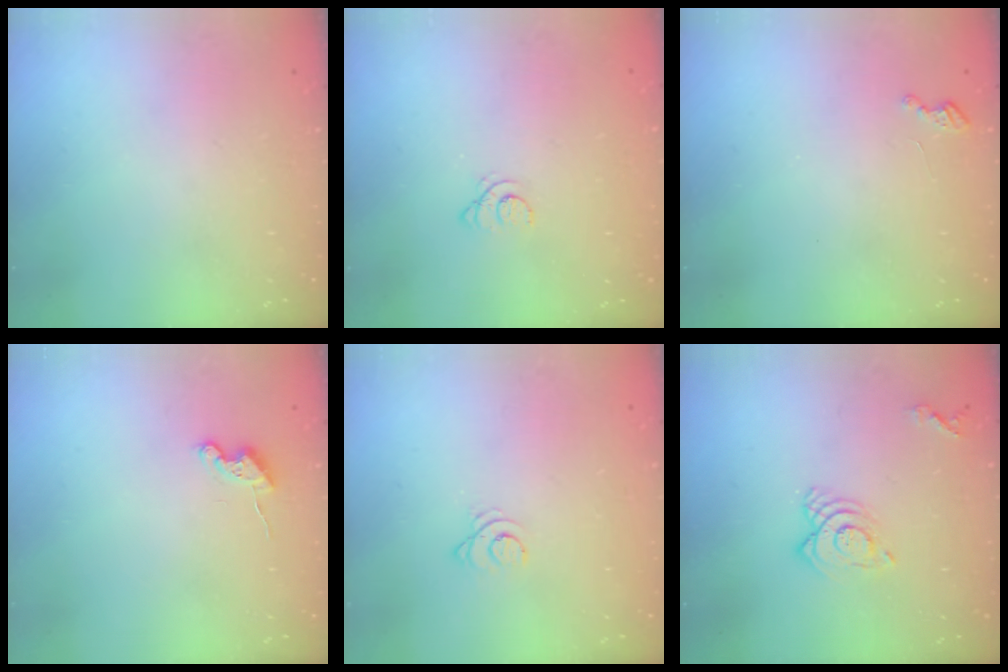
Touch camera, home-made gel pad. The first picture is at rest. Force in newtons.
{"total": 1.6, "press": 1.6, "slide": 0.2}
{"total": 2.7, "press": 2.7, "slide": 0.4}
{"total": 5.1, "press": 5.1, "slide": 0.6}
{"total": 2.5, "press": 2.5, "slide": 0.3}
{"total": 9.3, "press": 9.3, "slide": 0.8}